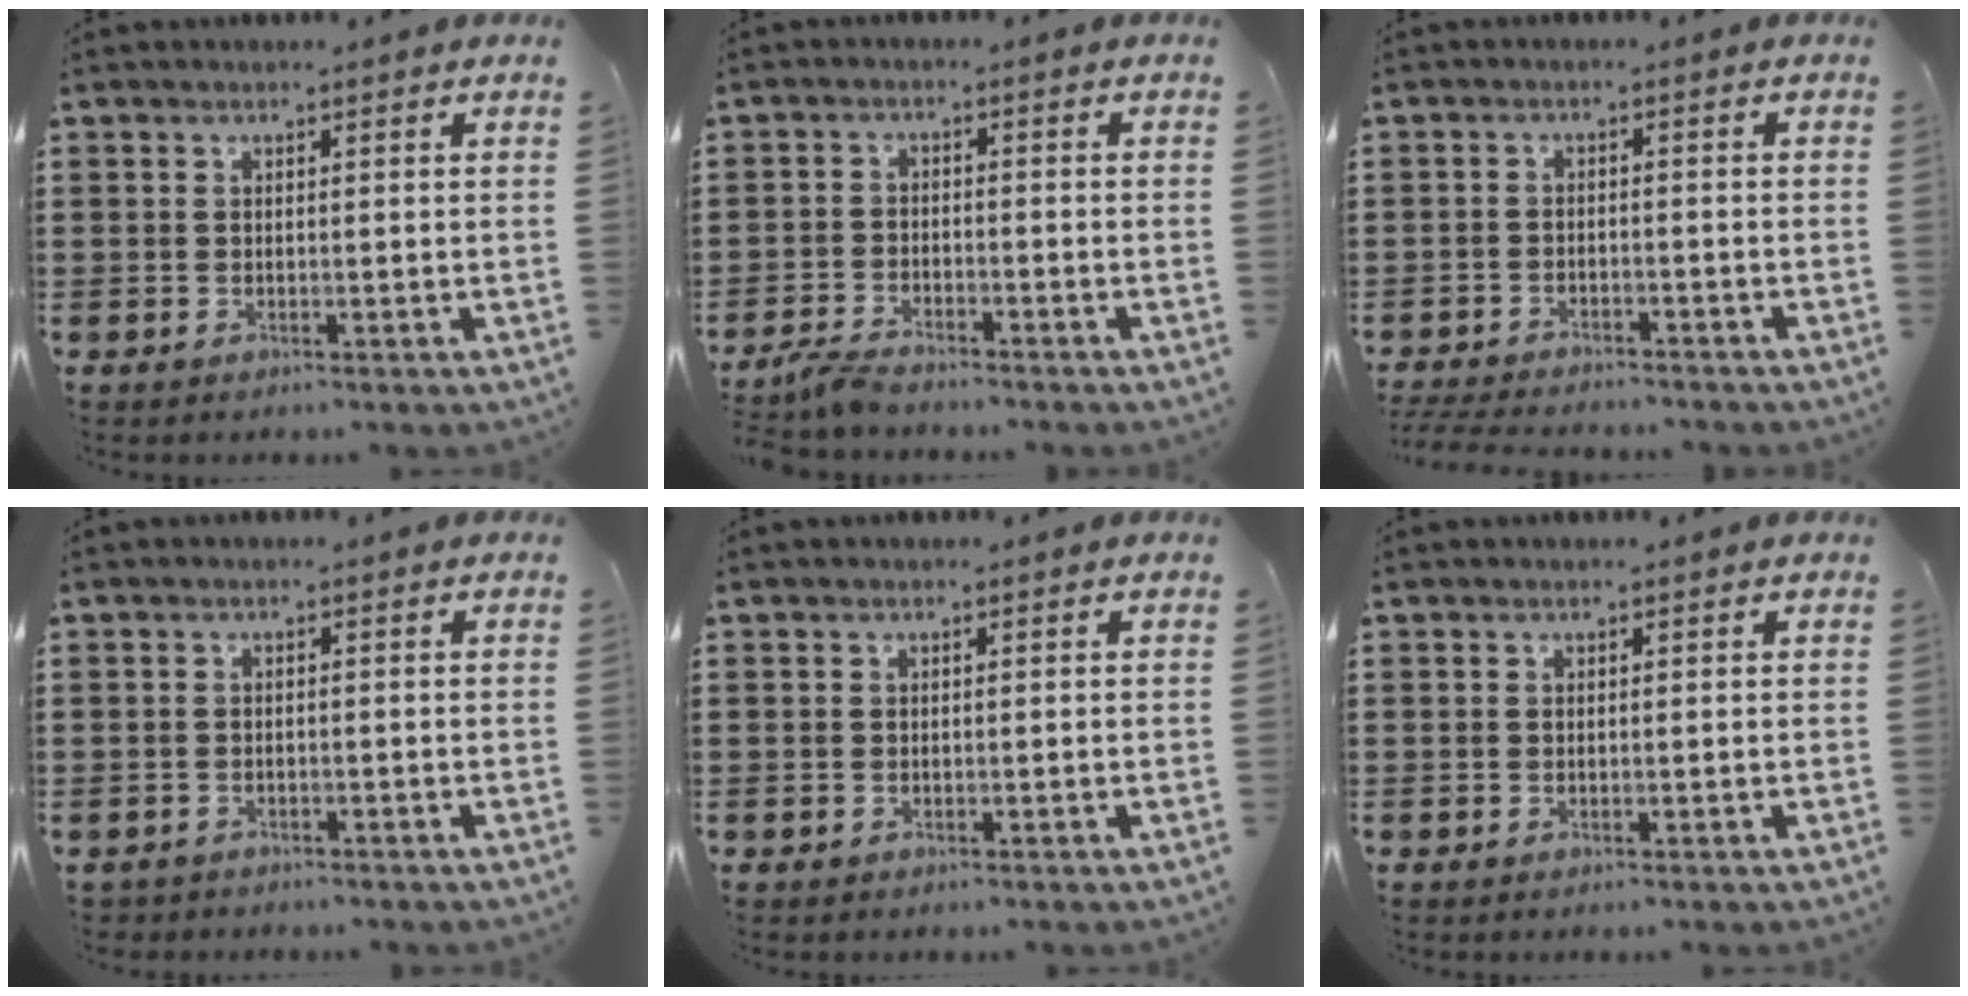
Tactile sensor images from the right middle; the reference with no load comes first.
{"total": 3.0, "force": [-2.9, 0.3, 0.9], "torque": [-0.032, 0.001, -0.063]}
{"total": 3.4, "force": [-3.4, 0.3, 0.5], "torque": [-0.017, -0.003, -0.073]}
{"total": 1.1, "force": [-1.0, 0.3, 0.0], "torque": [-0.003, 0.001, -0.023]}
{"total": 0.0}
{"total": 0.0}